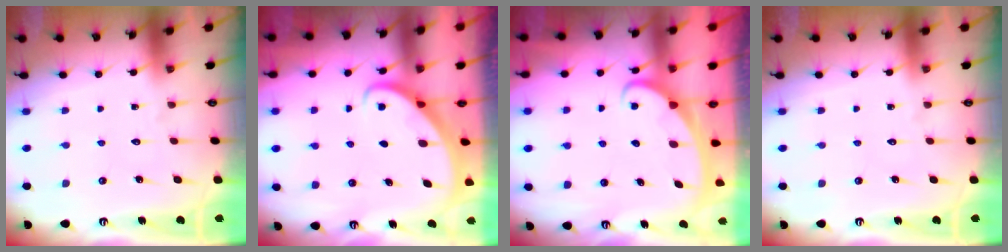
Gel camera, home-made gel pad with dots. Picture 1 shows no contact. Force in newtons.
{"total": 2.8, "press": 2.8, "slide": 0.2}
{"total": 2.4, "press": 2.4, "slide": 0.3}
{"total": 0.0}